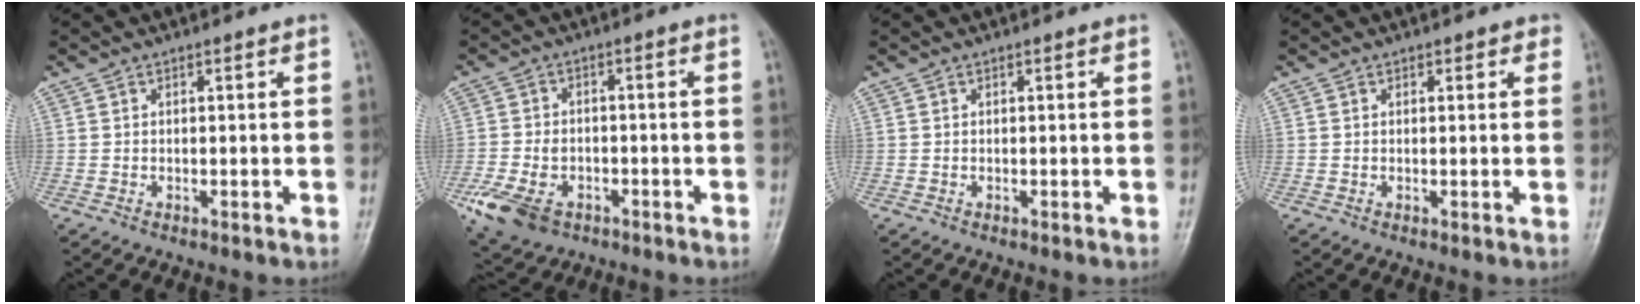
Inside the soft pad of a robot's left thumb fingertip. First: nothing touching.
{"total": 9.4, "force": [-4.5, 6.5, 5.1], "torque": [-0.104, 0.017, -0.072]}
{"total": 0.0}
{"total": 1.4, "force": [0.9, 0.9, 0.7], "torque": [0.008, -0.002, 0.005]}